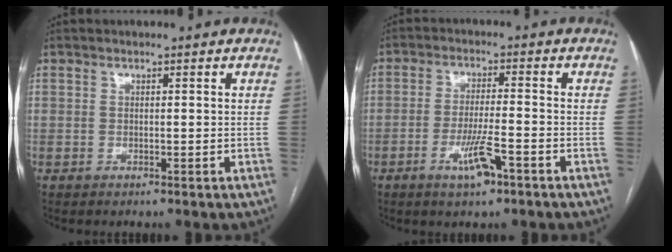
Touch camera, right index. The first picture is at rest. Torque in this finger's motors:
{"motor_torque": [-0.06, -0.09, 0.01, 0.00]}